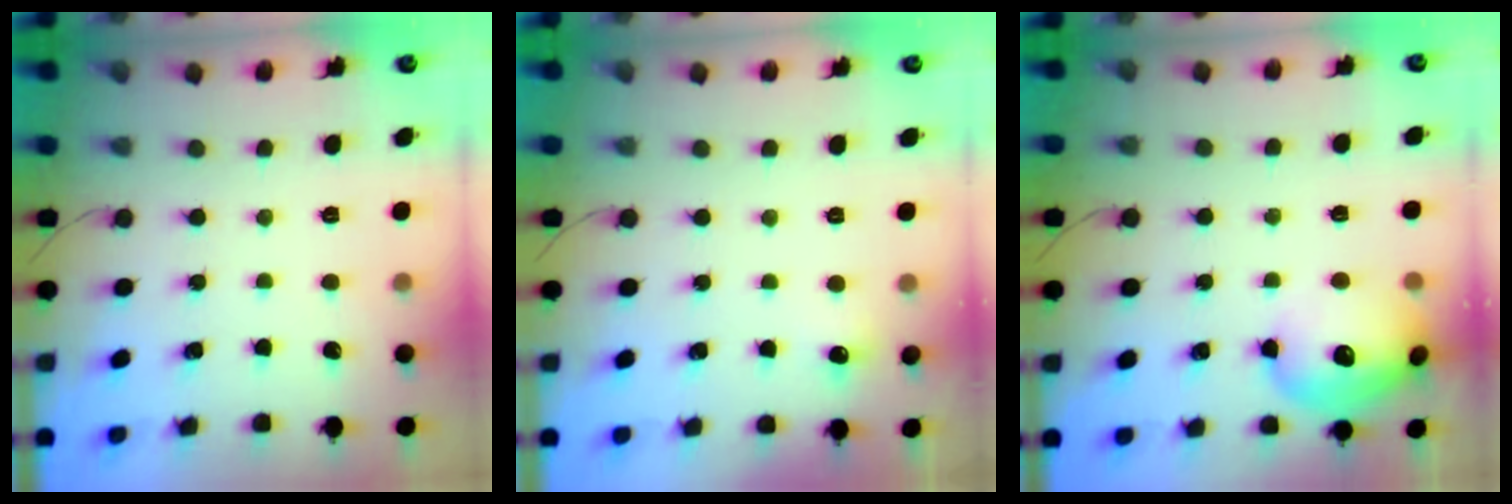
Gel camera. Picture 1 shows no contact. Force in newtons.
{"total": 4.8, "press": 4.5, "slide": 1.4}
{"total": 15.1, "press": 15.0, "slide": 1.6}